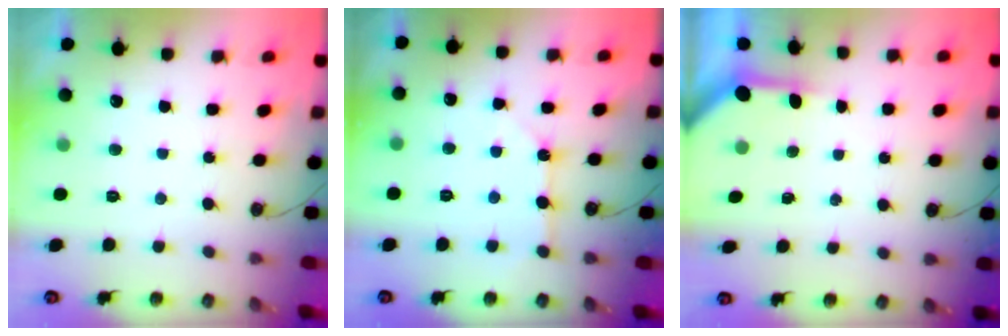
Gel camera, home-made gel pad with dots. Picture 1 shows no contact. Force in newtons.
{"total": 4.1, "press": 4.1, "slide": 0.4}
{"total": 3.4, "press": 3.3, "slide": 0.4}